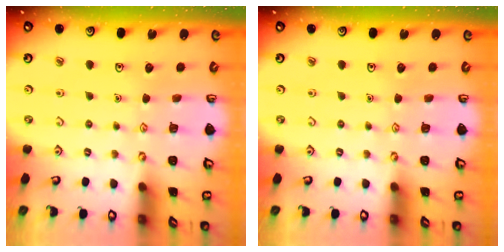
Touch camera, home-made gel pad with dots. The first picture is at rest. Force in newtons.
{"total": 0.0}